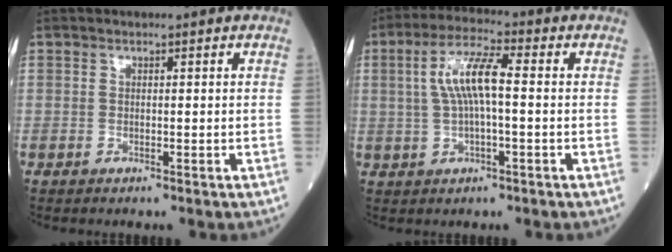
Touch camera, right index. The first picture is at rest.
{"total": 7.6, "force": [0.7, 1.5, 7.4], "torque": [-0.154, 0.020, 0.012]}